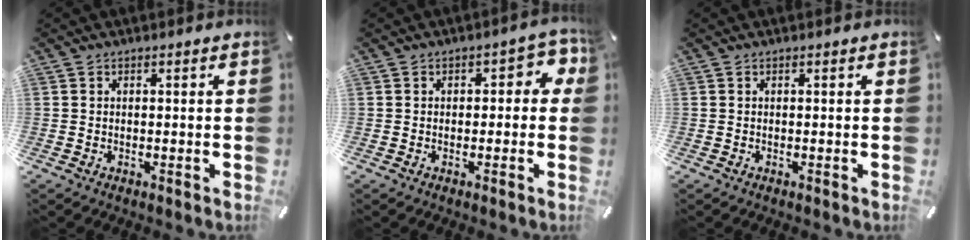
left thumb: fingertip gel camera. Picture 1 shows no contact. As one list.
[{"total": 4.6, "force": [0.5, 3.0, 3.5], "torque": [-0.037, 0.001, 0.000]}, {"total": 0.0}]